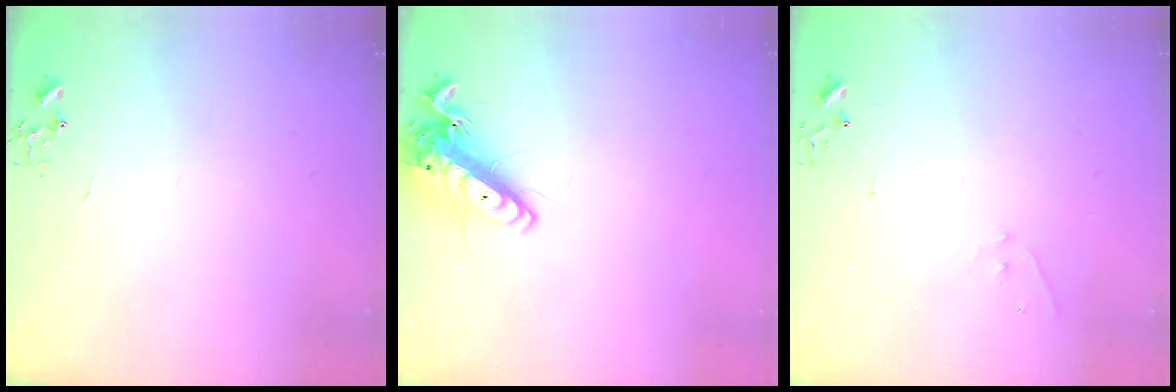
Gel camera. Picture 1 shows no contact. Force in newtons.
{"total": 13.5, "press": 13.3, "slide": 2.3}
{"total": 4.0, "press": 4.0, "slide": 0.2}